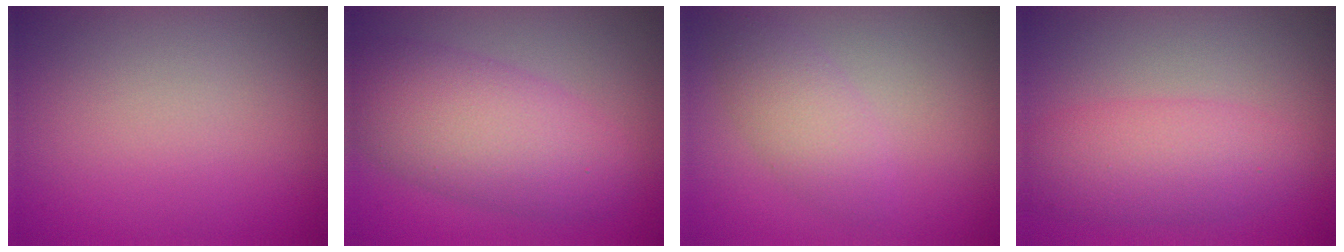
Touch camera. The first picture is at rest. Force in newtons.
{"total": 6.8, "press": 6.8, "slide": 0.2}
{"total": 2.7, "press": 2.7, "slide": 0.0}
{"total": 4.5, "press": 4.5, "slide": 0.2}